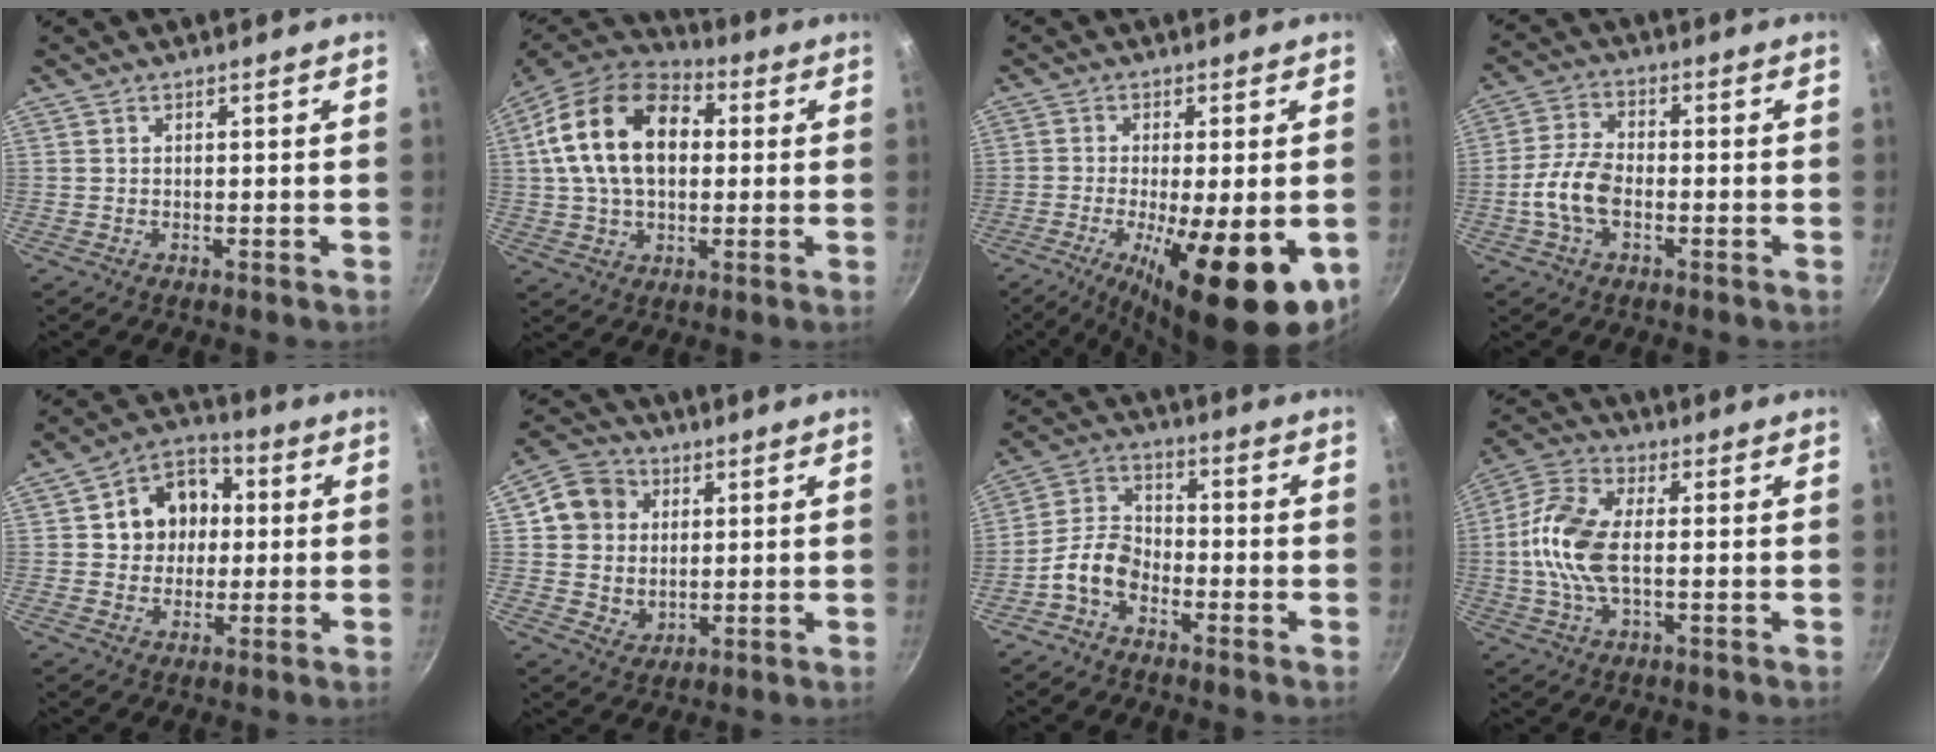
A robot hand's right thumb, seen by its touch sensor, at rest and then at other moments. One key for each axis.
{"total": 20.1, "fx": 3.6, "fy": 13.1, "fz": 14.7, "tx": -0.237, "ty": 0.019, "tz": 0.052}
{"total": 18.3, "fx": -5.6, "fy": 5.8, "fz": 16.5, "tx": -0.249, "ty": -0.013, "tz": -0.078}
{"total": 8.4, "fx": -2.2, "fy": 4.5, "fz": 6.7, "tx": -0.130, "ty": 0.027, "tz": -0.051}
{"total": 11.3, "fx": 1.5, "fy": 9.5, "fz": 5.9, "tx": -0.050, "ty": 0.015, "tz": 0.011}
{"total": 10.2, "fx": 2.7, "fy": 9.0, "fz": 4.0, "tx": -0.032, "ty": -0.006, "tz": 0.047}
{"total": 7.6, "fx": -4.0, "fy": 4.6, "fz": 4.6, "tx": -0.080, "ty": 0.046, "tz": -0.090}
{"total": 12.4, "fx": -0.3, "fy": 6.0, "fz": 10.8, "tx": -0.229, "ty": 0.024, "tz": -0.019}